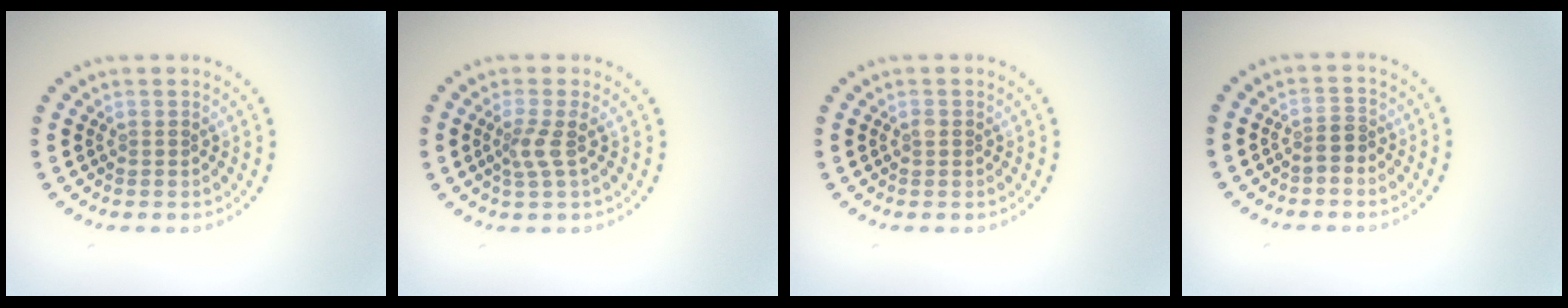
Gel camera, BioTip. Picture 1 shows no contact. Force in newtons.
{"total": 1.9, "press": 1.4, "slide": 1.3}
{"total": 0.7, "press": 0.7, "slide": 0.1}
{"total": 1.6, "press": 1.4, "slide": 0.8}